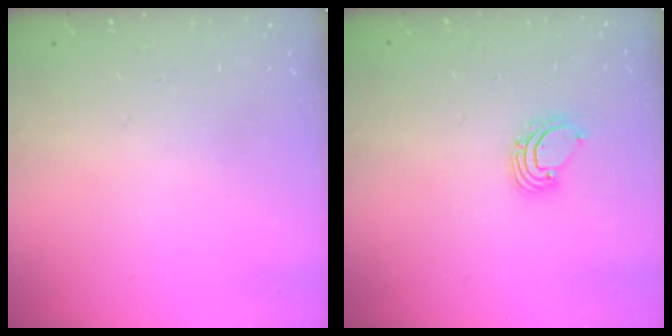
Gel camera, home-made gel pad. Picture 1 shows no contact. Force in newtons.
{"total": 2.6, "press": 2.6, "slide": 0.2}